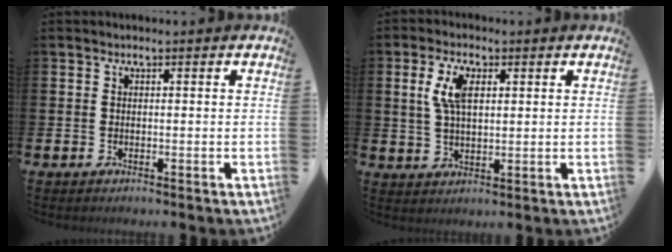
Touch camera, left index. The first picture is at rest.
{"total": 5.5, "force": [2.4, 2.6, 4.3], "torque": [-0.069, 0.000, 0.035]}